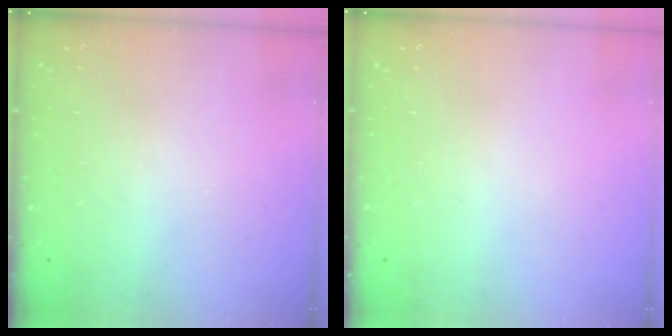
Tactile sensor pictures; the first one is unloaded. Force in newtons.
{"total": 2.3, "press": 2.2, "slide": 0.8}